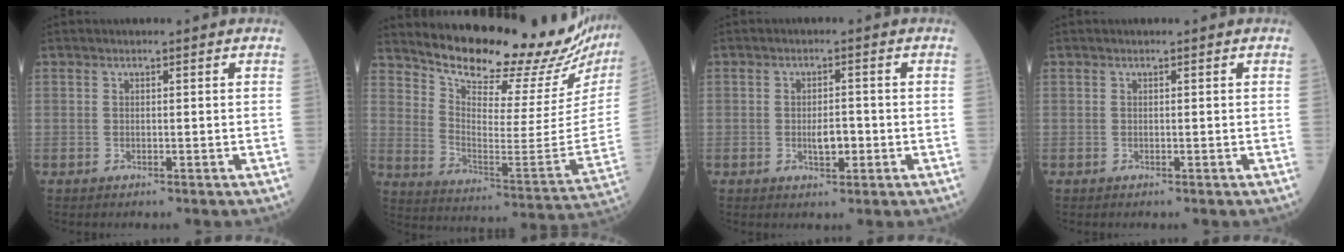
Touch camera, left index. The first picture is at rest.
{"total": 24.5, "force": [22.5, 3.3, 8.9], "torque": [-0.147, -0.105, 0.301]}
{"total": 3.0, "force": [-0.7, 1.2, 2.7], "torque": [-0.049, 0.001, -0.009]}
{"total": 0.0}